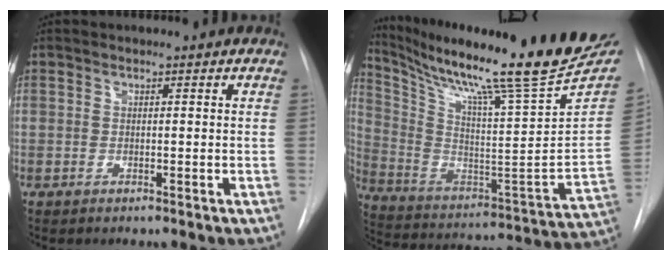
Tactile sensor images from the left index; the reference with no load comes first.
{"total": 28.3, "force": [22.7, 0.5, 16.9], "torque": [-0.289, -0.073, 0.341]}